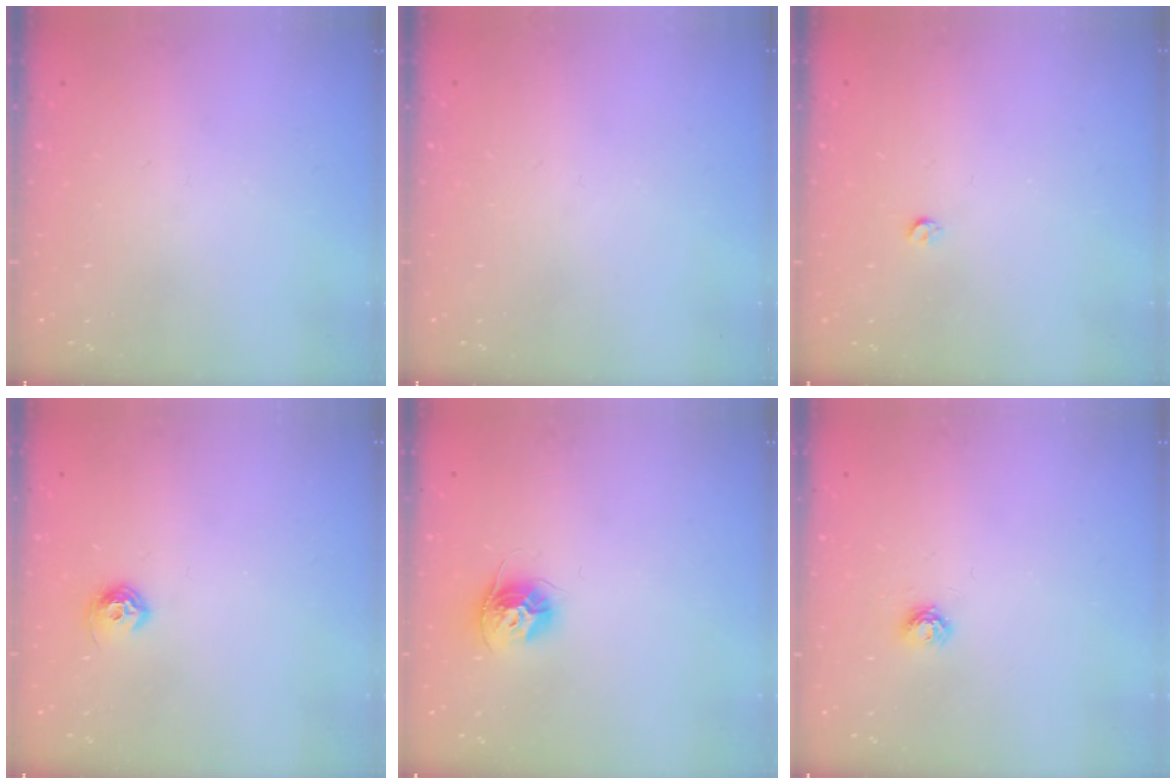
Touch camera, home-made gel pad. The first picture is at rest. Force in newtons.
{"total": 0.0}
{"total": 2.8, "press": 2.8, "slide": 0.5}
{"total": 6.9, "press": 6.8, "slide": 1.0}
{"total": 10.5, "press": 10.4, "slide": 0.8}
{"total": 4.0, "press": 4.0, "slide": 0.5}